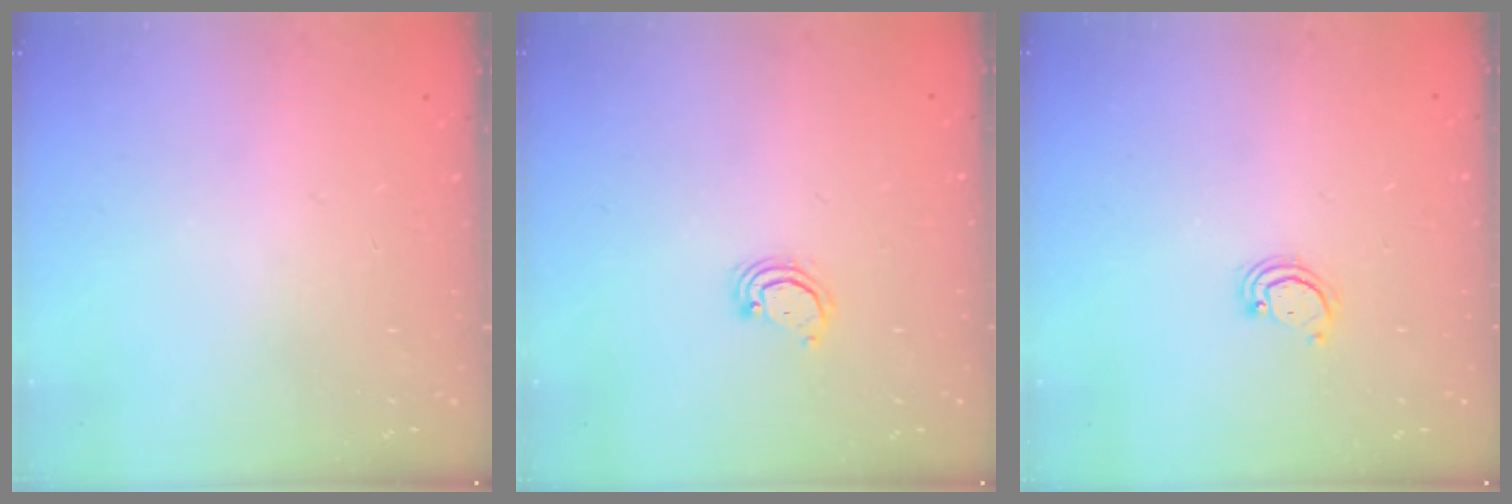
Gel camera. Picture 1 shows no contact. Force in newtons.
{"total": 2.8, "press": 2.8, "slide": 0.2}
{"total": 2.6, "press": 2.6, "slide": 0.3}